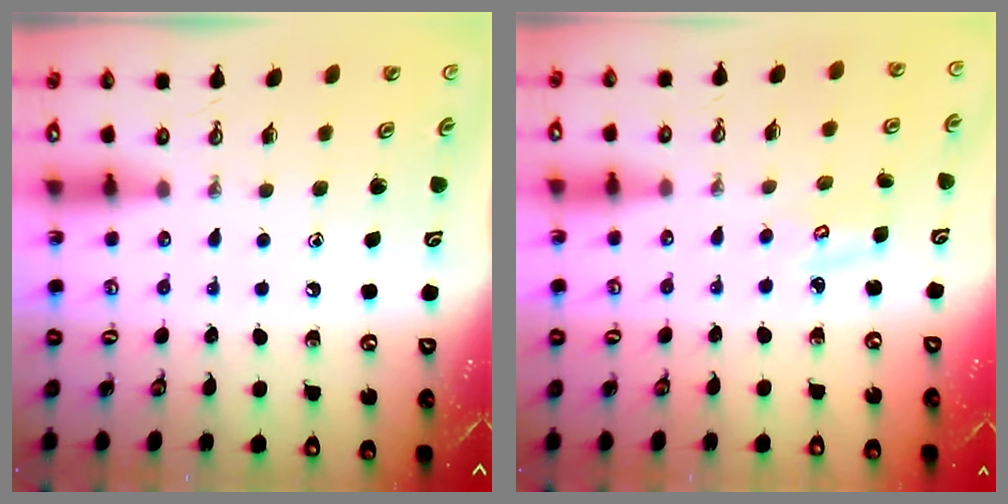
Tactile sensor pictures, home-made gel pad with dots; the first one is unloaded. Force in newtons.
{"total": 2.9, "press": 2.9, "slide": 0.3}